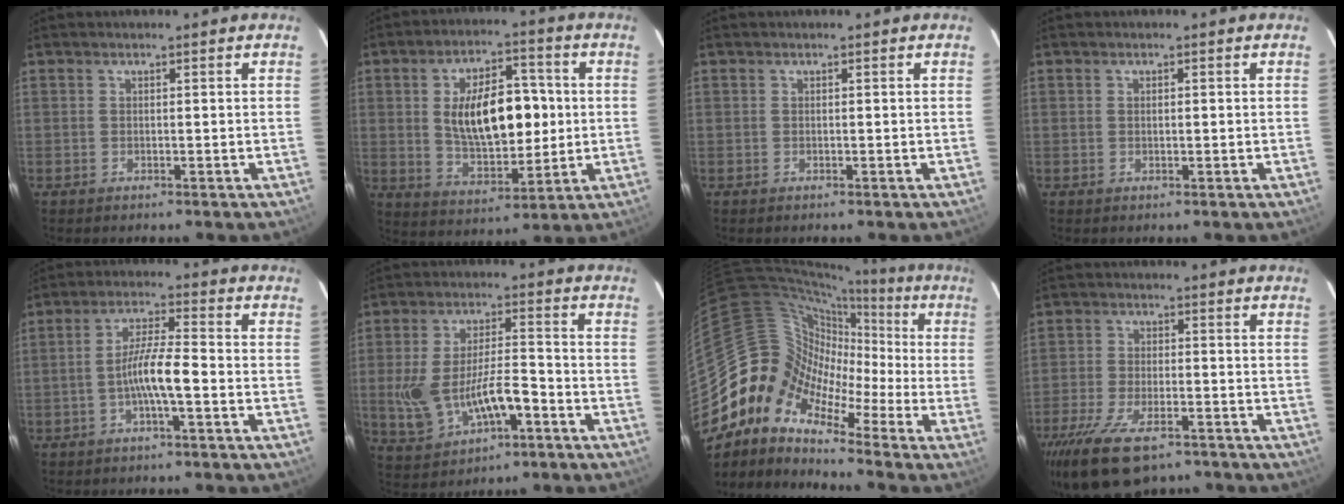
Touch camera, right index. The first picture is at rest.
{"total": 15.5, "force": [1.2, 7.7, 13.5], "torque": [-0.230, 0.011, 0.035]}
{"total": 0.0}
{"total": 0.6, "force": [0.0, 0.3, 0.6], "torque": [-0.011, 0.003, 0.001]}
{"total": 6.9, "force": [-2.3, 0.5, 6.5], "torque": [-0.127, 0.007, -0.042]}
{"total": 13.3, "force": [-4.2, 5.8, 11.2], "torque": [-0.239, -0.002, -0.058]}
{"total": 10.5, "force": [-4.6, 8.3, 4.4], "torque": [-0.071, 0.028, -0.122]}
{"total": 15.1, "force": [-10.6, 6.0, 9.0], "torque": [-0.199, -0.036, -0.185]}